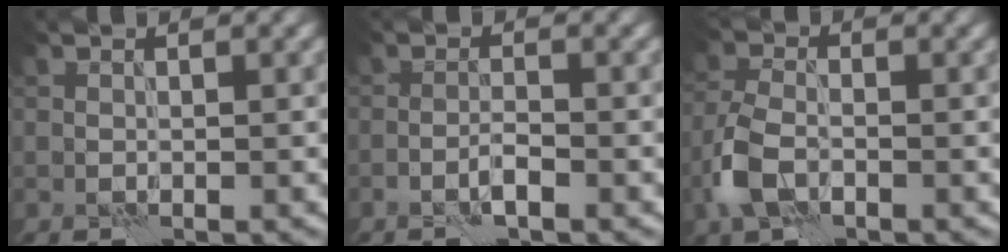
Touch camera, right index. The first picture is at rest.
{"total": 1.6, "force": [-1.0, 0.1, 1.2], "torque": [-0.020, 0.006, -0.022]}
{"total": 4.1, "force": [-1.7, 2.4, 2.8], "torque": [-0.071, 0.000, -0.044]}